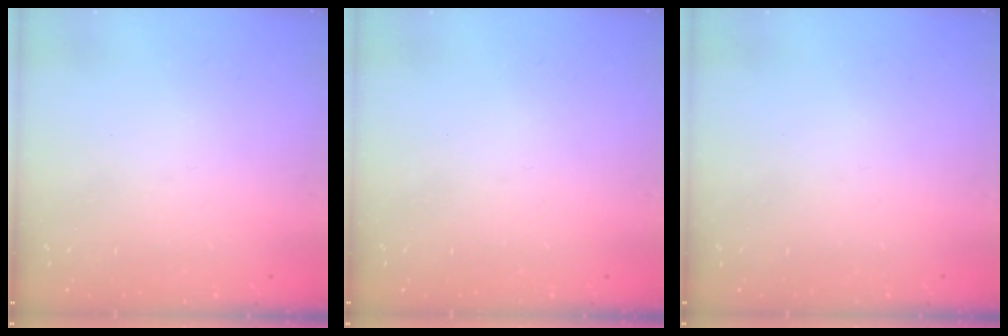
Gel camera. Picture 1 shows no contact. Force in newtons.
{"total": 0.0}
{"total": 0.0}